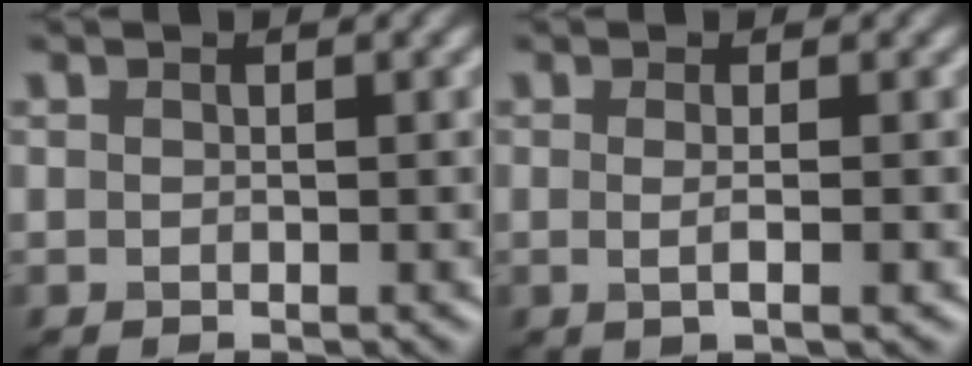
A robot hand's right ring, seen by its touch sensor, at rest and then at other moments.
{"total": 2.0, "force": [-0.1, 0.6, 1.9], "torque": [-0.028, -0.005, -0.008]}